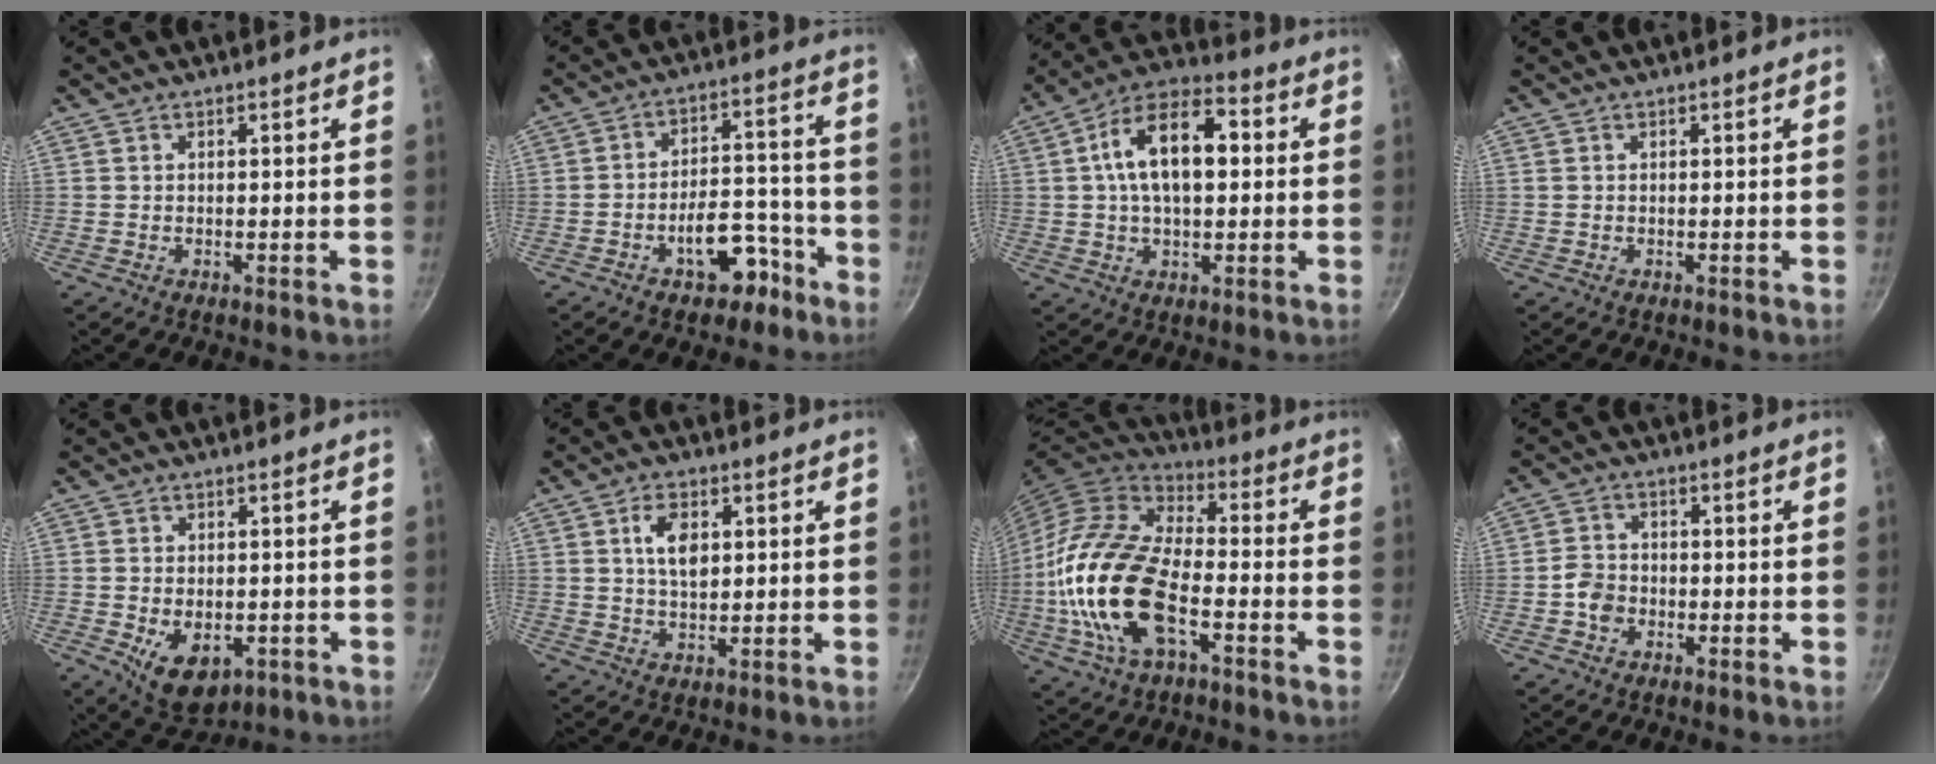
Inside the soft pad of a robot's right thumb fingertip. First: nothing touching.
{"total": 9.9, "force": [-5.5, 5.4, 6.2], "torque": [-0.076, 0.061, -0.081]}
{"total": 15.2, "force": [2.2, 8.1, 12.6], "torque": [-0.210, 0.027, 0.030]}
{"total": 0.0}
{"total": 9.0, "force": [-2.8, 5.6, 6.4], "torque": [-0.091, 0.001, -0.029]}
{"total": 6.0, "force": [1.7, 3.5, 4.6], "torque": [-0.072, -0.006, 0.029]}
{"total": 21.1, "force": [-5.3, 10.7, 17.5], "torque": [-0.360, 0.021, -0.101]}
{"total": 4.4, "force": [-1.3, 3.5, 2.3], "torque": [-0.031, 0.013, -0.030]}